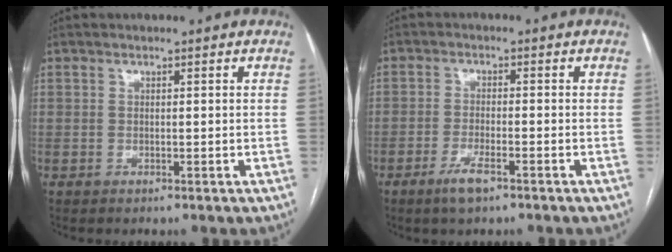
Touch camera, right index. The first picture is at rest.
{"total": 3.9, "force": [-2.5, 0.6, 2.9], "torque": [-0.061, -0.005, -0.044]}